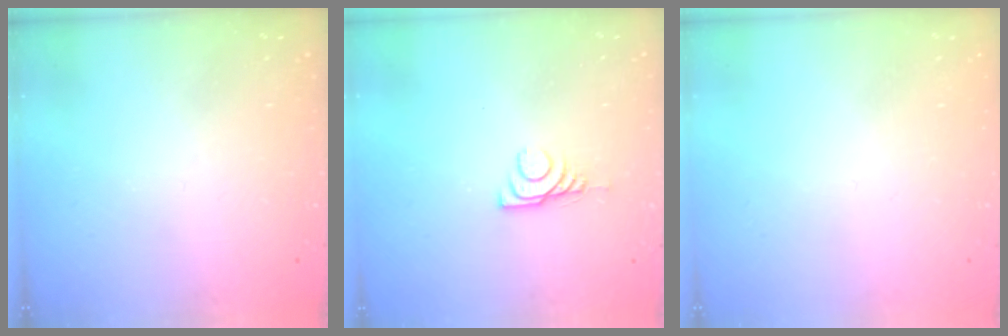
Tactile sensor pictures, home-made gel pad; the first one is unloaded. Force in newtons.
{"total": 6.3, "press": 6.3, "slide": 0.9}
{"total": 1.5, "press": 1.5, "slide": 0.1}